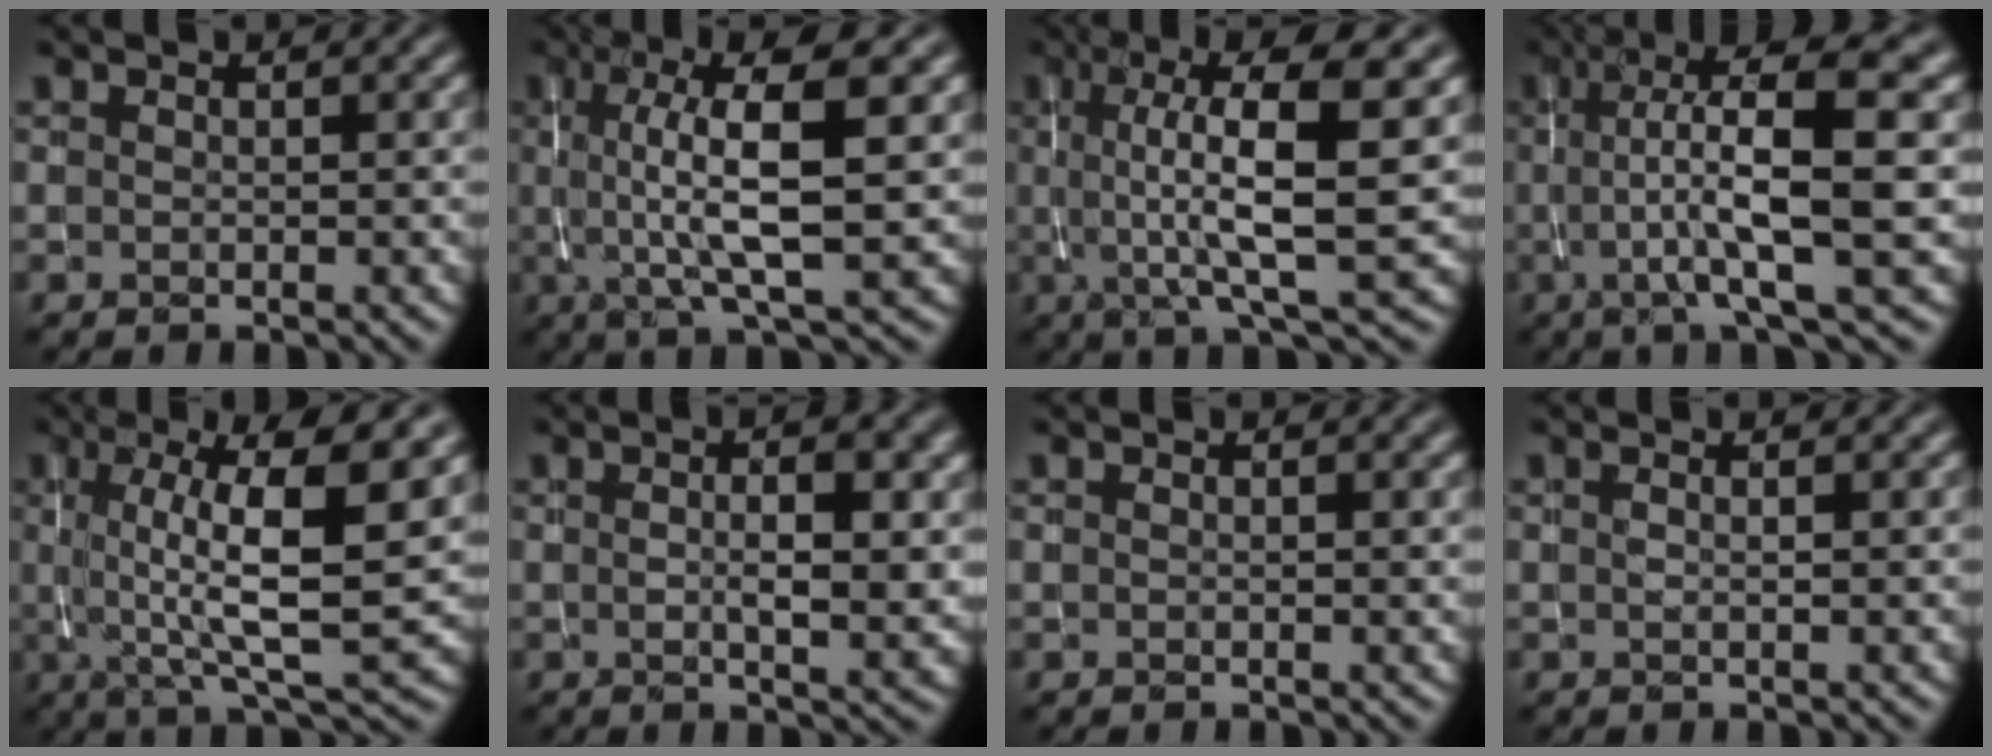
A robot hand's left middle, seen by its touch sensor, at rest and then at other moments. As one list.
[{"total": 8.2, "force": [1.2, 1.9, 7.9], "torque": [-0.124, 0.004, 0.018]}, {"total": 9.7, "force": [1.5, 2.2, 9.3], "torque": [-0.136, 0.004, 0.023]}, {"total": 9.9, "force": [0.5, 1.8, 9.7], "torque": [-0.134, 0.014, 0.005]}, {"total": 9.8, "force": [1.9, 2.2, 9.4], "torque": [-0.137, -0.002, 0.034]}, {"total": 6.2, "force": [1.1, 2.1, 5.7], "torque": [-0.054, 0.009, 0.004]}, {"total": 1.1, "force": [0.6, 0.4, 0.8], "torque": [-0.006, -0.002, 0.013]}, {"total": 0.6, "force": [0.3, 0.2, 0.5], "torque": [-0.005, -0.005, 0.001]}]